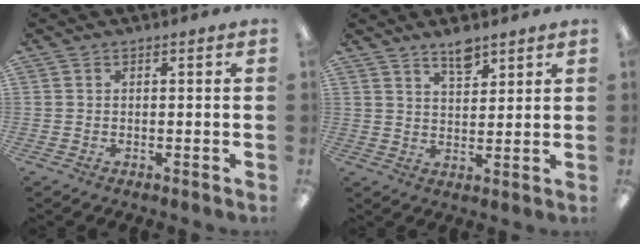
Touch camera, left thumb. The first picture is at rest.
{"total": 5.7, "force": [4.5, 2.1, 2.8], "torque": [-0.040, -0.027, 0.079]}